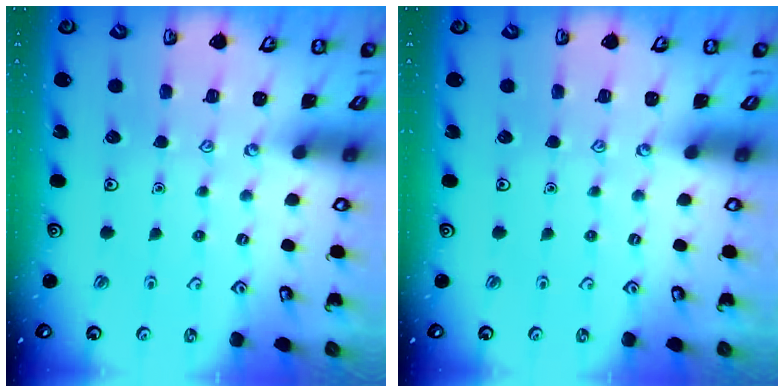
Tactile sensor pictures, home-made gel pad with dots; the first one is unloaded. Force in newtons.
{"total": 0.0}